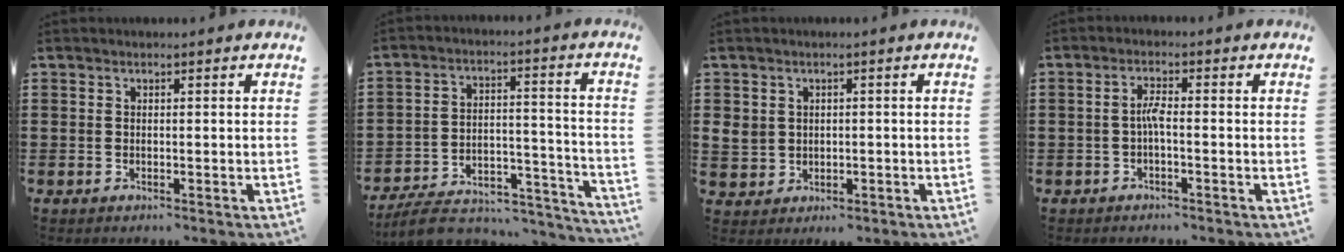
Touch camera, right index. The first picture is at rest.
{"total": 8.4, "force": [-7.4, 2.2, 3.2], "torque": [-0.042, 0.025, -0.138]}
{"total": 2.7, "force": [0.4, 2.6, 0.8], "torque": [-0.034, 0.005, 0.003]}
{"total": 2.5, "force": [-0.6, 0.4, 2.4], "torque": [-0.054, 0.000, -0.015]}